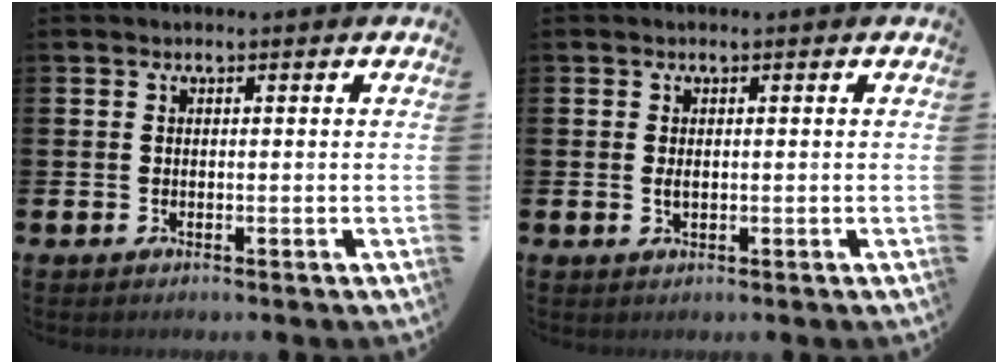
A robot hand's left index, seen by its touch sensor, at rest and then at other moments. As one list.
[{"total": 1.0, "force": [0.0, 0.4, 0.8], "torque": [-0.009, 0.001, -0.003]}]